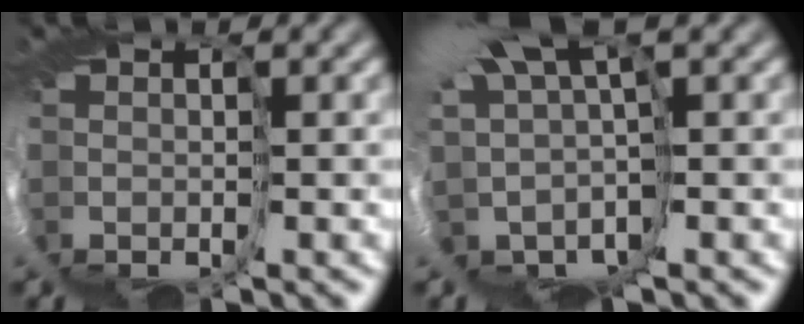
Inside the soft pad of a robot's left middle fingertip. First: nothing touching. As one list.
[{"total": 6.5, "force": [2.1, 3.1, 5.4], "torque": [-0.123, -0.012, 0.031]}]